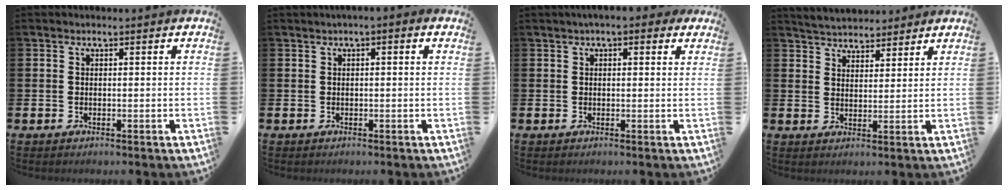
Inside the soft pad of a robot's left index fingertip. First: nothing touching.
{"total": 0.7, "force": [-0.1, 0.1, 0.7], "torque": [-0.012, 0.002, -0.002]}
{"total": 1.1, "force": [0.6, 0.6, 0.8], "torque": [-0.008, 0.005, 0.007]}
{"total": 4.3, "force": [4.2, 0.8, -0.3], "torque": [-0.018, -0.017, 0.079]}